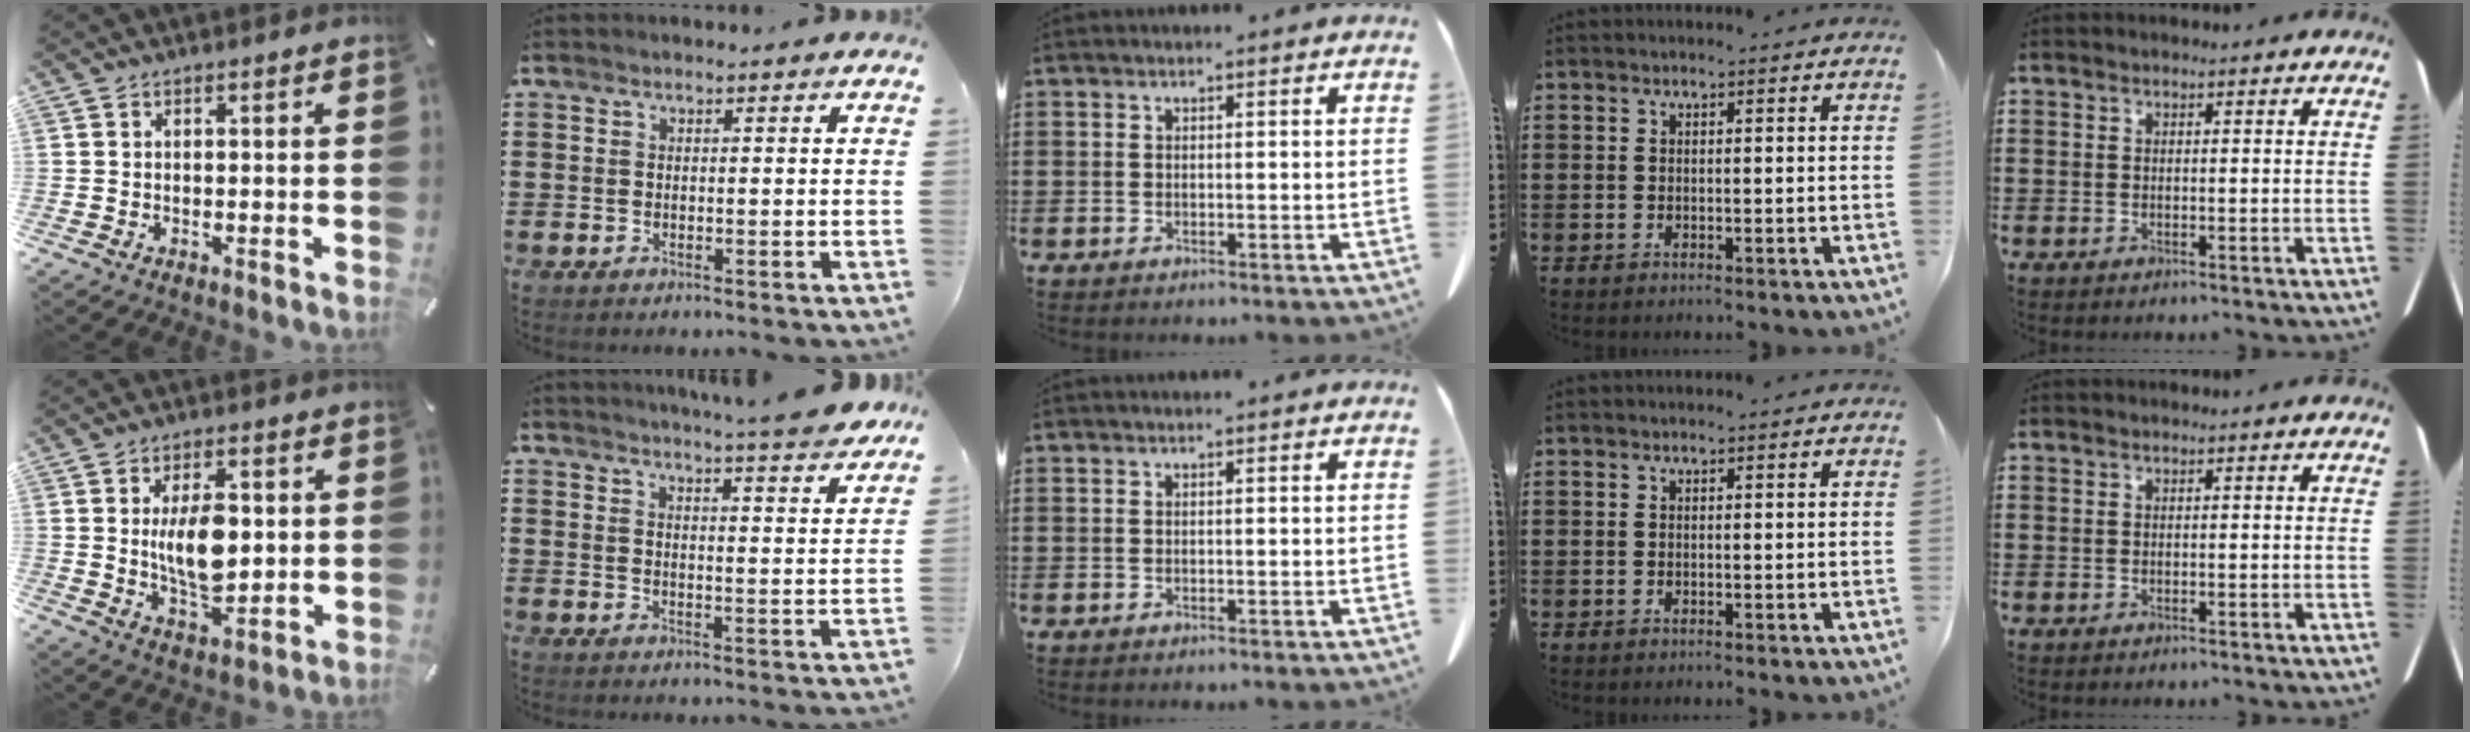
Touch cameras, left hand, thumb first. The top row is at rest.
{"thumb": {"total": 11.1, "force": [1.2, 6.1, 9.2], "torque": [-0.160, -0.003, 0.016]}, "index": {"total": 5.2, "force": [4.9, -0.7, 1.7], "torque": [-0.042, -0.027, 0.084]}}